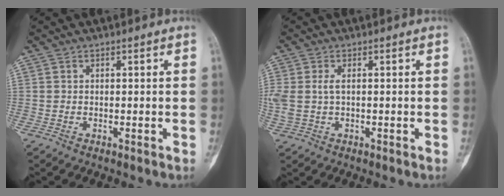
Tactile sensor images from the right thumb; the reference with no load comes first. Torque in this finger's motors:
{"motor_torque": [0.06, 0.12, 0.35, 0.30, 0.05]}